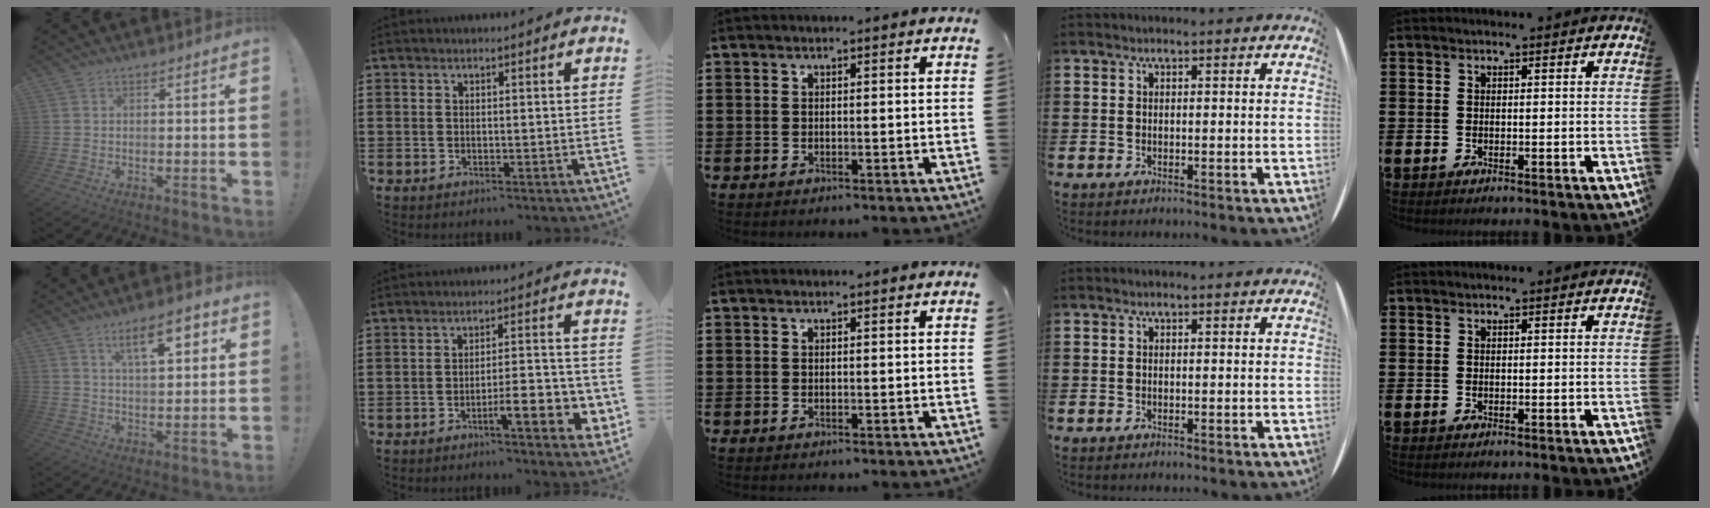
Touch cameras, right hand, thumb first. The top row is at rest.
{"thumb": {"total": 10.7, "force": [4.9, 3.7, 8.8], "torque": [-0.130, -0.011, 0.078]}, "index": {"total": 7.1, "force": [-3.2, 1.6, 6.2], "torque": [-0.088, -0.002, -0.054]}}